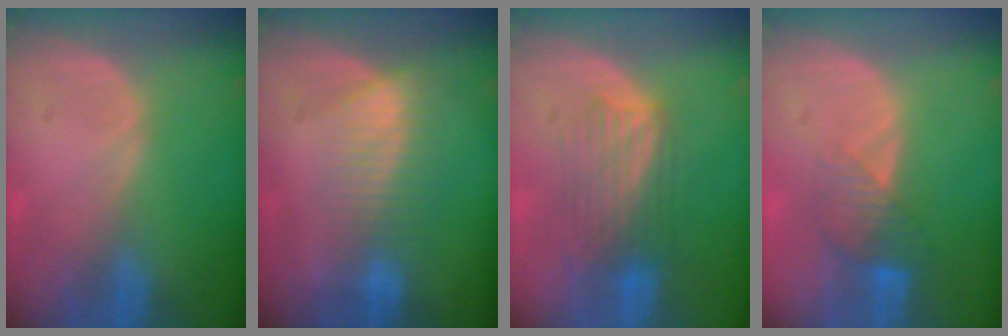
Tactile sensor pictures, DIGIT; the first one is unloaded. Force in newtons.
{"total": 7.1, "press": 6.2, "slide": 3.5}
{"total": 6.1, "press": 6.1, "slide": 0.6}
{"total": 4.4, "press": 3.8, "slide": 2.3}